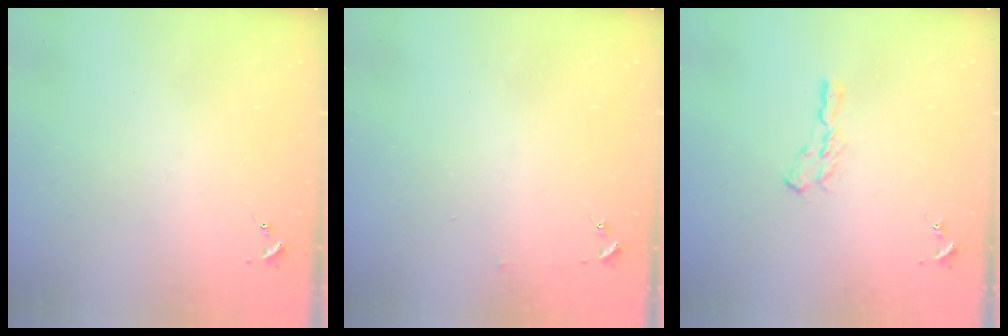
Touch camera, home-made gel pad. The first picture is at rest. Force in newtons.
{"total": 2.5, "press": 2.5, "slide": 0.2}
{"total": 5.7, "press": 5.7, "slide": 0.4}